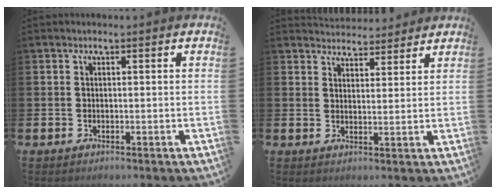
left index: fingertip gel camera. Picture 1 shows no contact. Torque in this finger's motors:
{"motor_torque": [0.23, -0.08, 0.04, 0.01]}